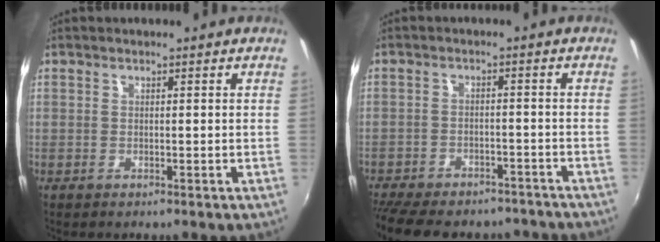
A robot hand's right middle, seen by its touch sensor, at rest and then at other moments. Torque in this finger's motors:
{"motor_torque": [1.07, -1.07, 0.35, 0.17]}